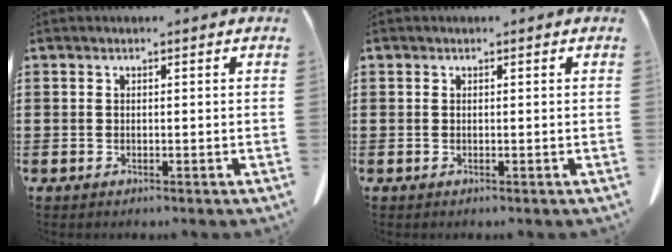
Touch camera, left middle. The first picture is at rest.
{"total": 0.0}